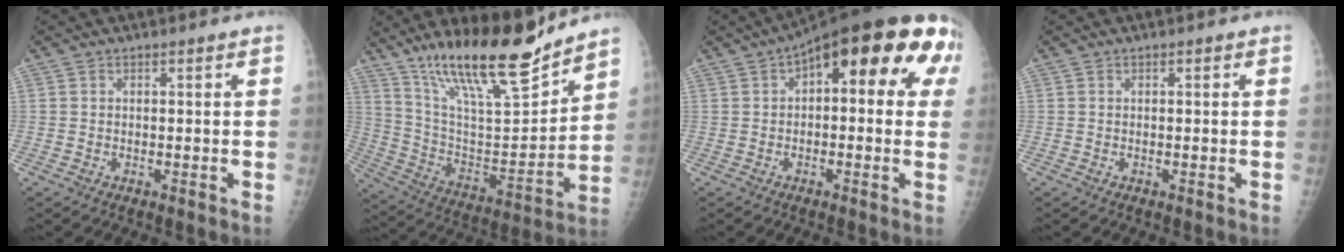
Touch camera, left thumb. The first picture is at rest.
{"total": 22.2, "force": [17.3, 4.7, 13.2], "torque": [-0.198, -0.091, 0.304]}
{"total": 19.3, "force": [5.8, 7.8, 16.6], "torque": [-0.205, 0.037, 0.065]}
{"total": 0.0}